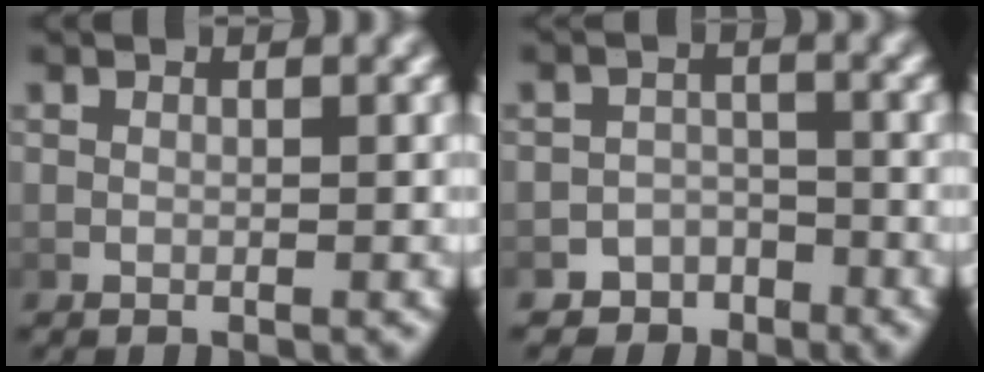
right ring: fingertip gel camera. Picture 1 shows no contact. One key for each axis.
{"total": 5.3, "fx": -4.3, "fy": 3.1, "fz": -0.1, "tx": 0.019, "ty": -0.009, "tz": -0.080}